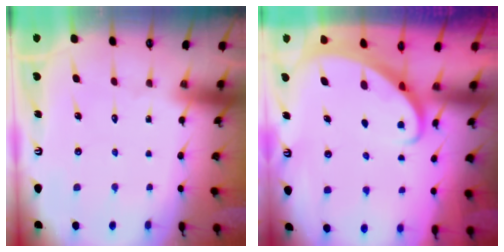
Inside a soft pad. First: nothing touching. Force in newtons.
{"total": 2.2, "press": 2.2, "slide": 0.3}